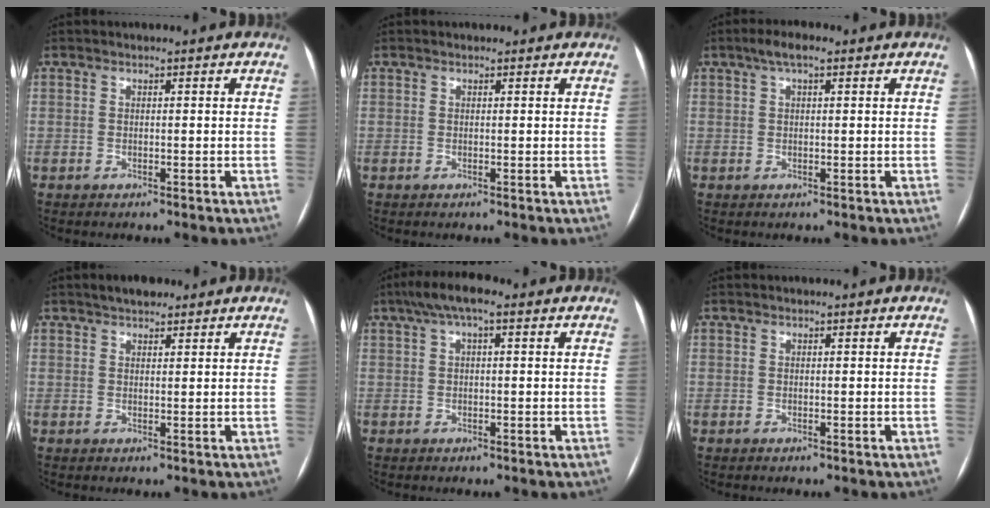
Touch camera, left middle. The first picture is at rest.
{"total": 1.1, "force": [0.9, 0.6, 0.3], "torque": [-0.006, 0.013, 0.010]}
{"total": 3.5, "force": [2.0, 0.9, 2.7], "torque": [-0.053, 0.022, 0.034]}
{"total": 3.4, "force": [2.6, 1.4, 1.6], "torque": [-0.028, 0.015, 0.040]}
{"total": 5.7, "force": [3.0, 1.5, 4.6], "torque": [-0.090, 0.038, 0.048]}
{"total": 0.0}